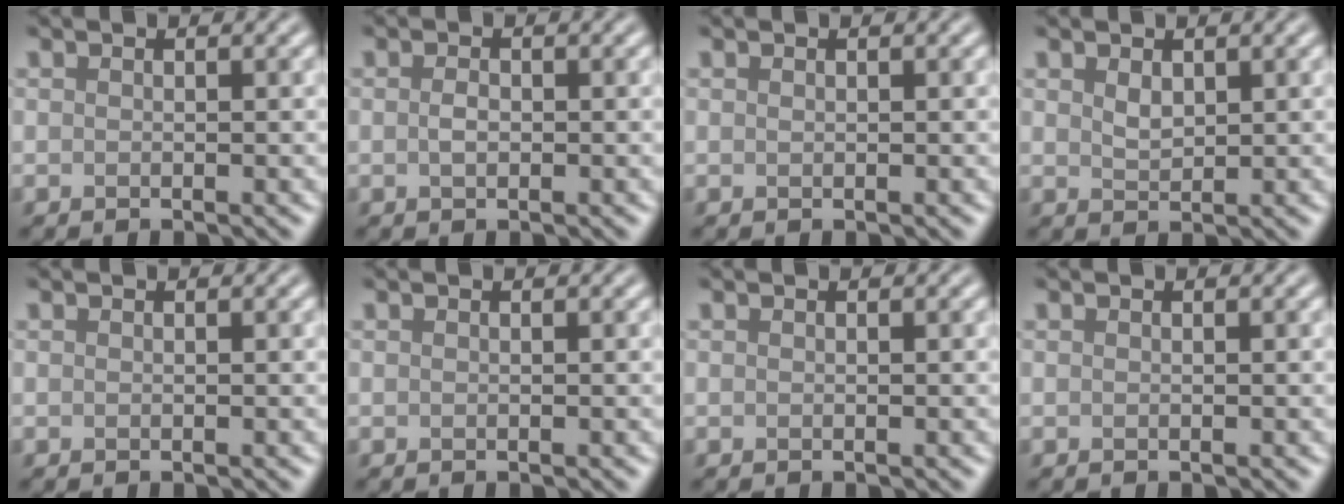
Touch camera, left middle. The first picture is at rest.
{"total": 1.1, "force": [-0.1, 0.7, 0.9], "torque": [-0.019, 0.000, -0.003]}
{"total": 0.0}
{"total": 1.4, "force": [0.7, 0.8, 0.9], "torque": [-0.020, -0.001, 0.019]}
{"total": 0.0}
{"total": 0.0}
{"total": 0.0}
{"total": 0.0}